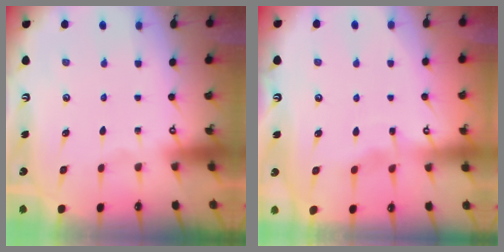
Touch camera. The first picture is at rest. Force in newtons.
{"total": 3.0, "press": 3.0, "slide": 0.2}